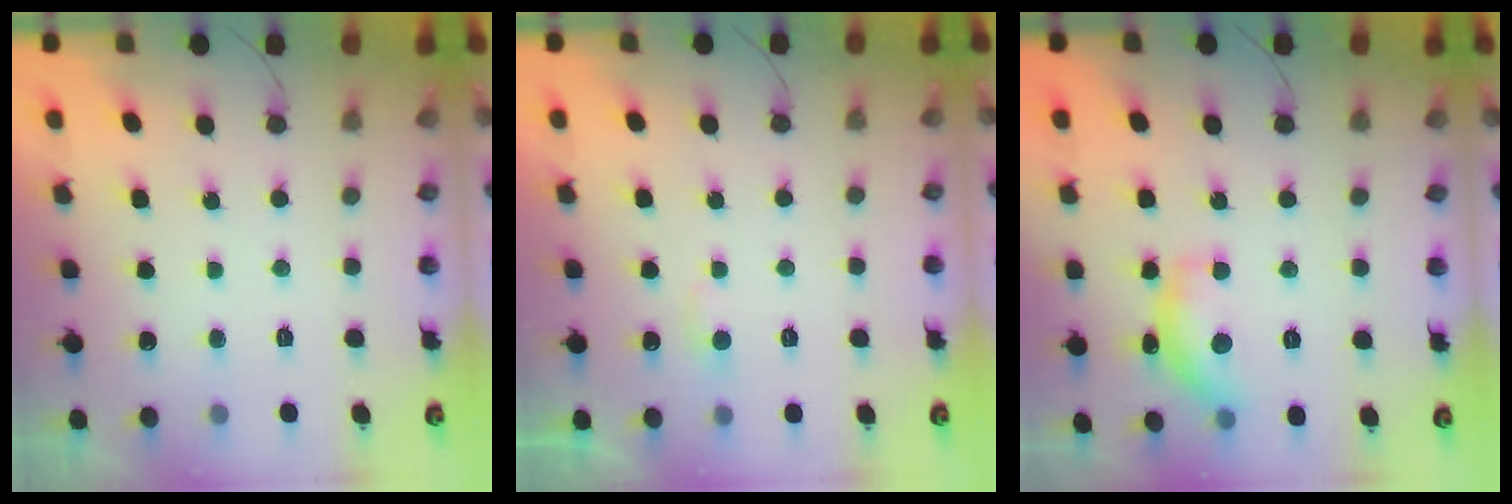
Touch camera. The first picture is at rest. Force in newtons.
{"total": 2.7, "press": 2.7, "slide": 0.2}
{"total": 12.6, "press": 12.6, "slide": 0.5}